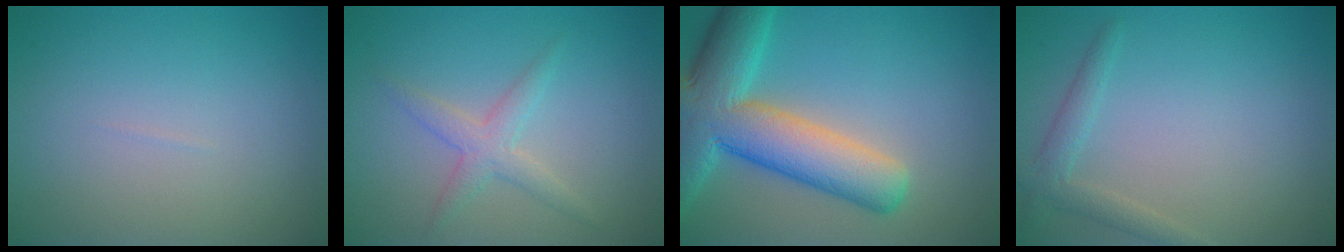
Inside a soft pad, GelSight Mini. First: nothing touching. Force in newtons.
{"total": 2.3, "press": 2.3, "slide": 0.1}
{"total": 10.2, "press": 10.2, "slide": 0.7}
{"total": 2.0, "press": 2.0, "slide": 0.1}